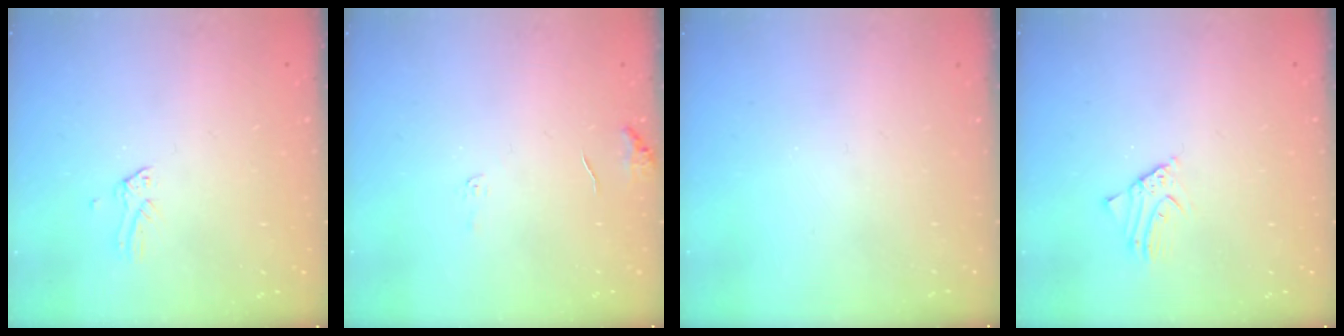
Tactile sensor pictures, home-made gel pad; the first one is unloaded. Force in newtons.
{"total": 6.4, "press": 6.3, "slide": 0.8}
{"total": 0.0}
{"total": 2.6, "press": 2.6, "slide": 0.3}